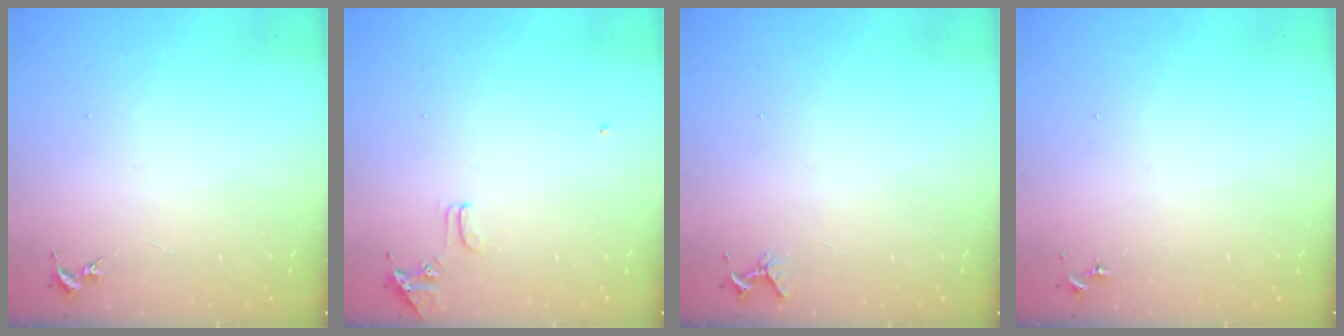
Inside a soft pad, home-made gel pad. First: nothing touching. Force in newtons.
{"total": 8.0, "press": 7.9, "slide": 0.7}
{"total": 4.2, "press": 4.2, "slide": 0.4}
{"total": 0.0}